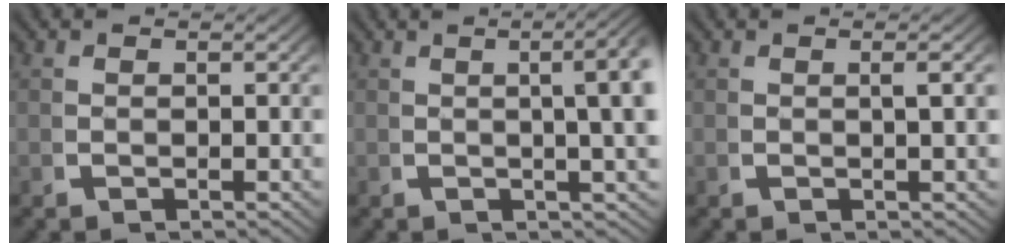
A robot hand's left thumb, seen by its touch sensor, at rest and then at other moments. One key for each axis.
{"total": 8.8, "fx": 3.0, "fy": 3.9, "fz": 7.3, "tx": -0.060, "ty": 0.037, "tz": 0.023}
{"total": 1.2, "fx": 0.2, "fy": 0.1, "fz": 1.1, "tx": -0.021, "ty": 0.000, "tz": 0.004}